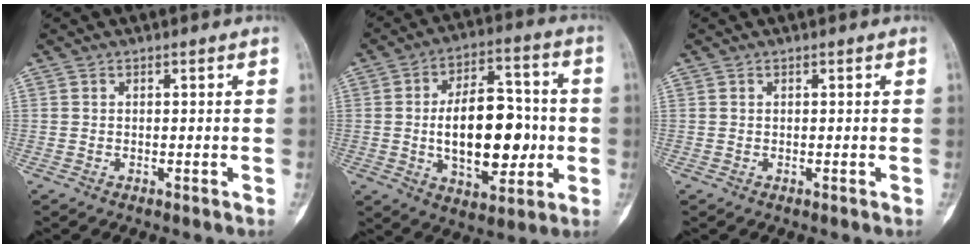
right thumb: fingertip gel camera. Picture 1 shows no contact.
{"total": 18.3, "force": [-1.3, 10.1, 15.2], "torque": [-0.205, 0.021, -0.013]}
{"total": 0.0}